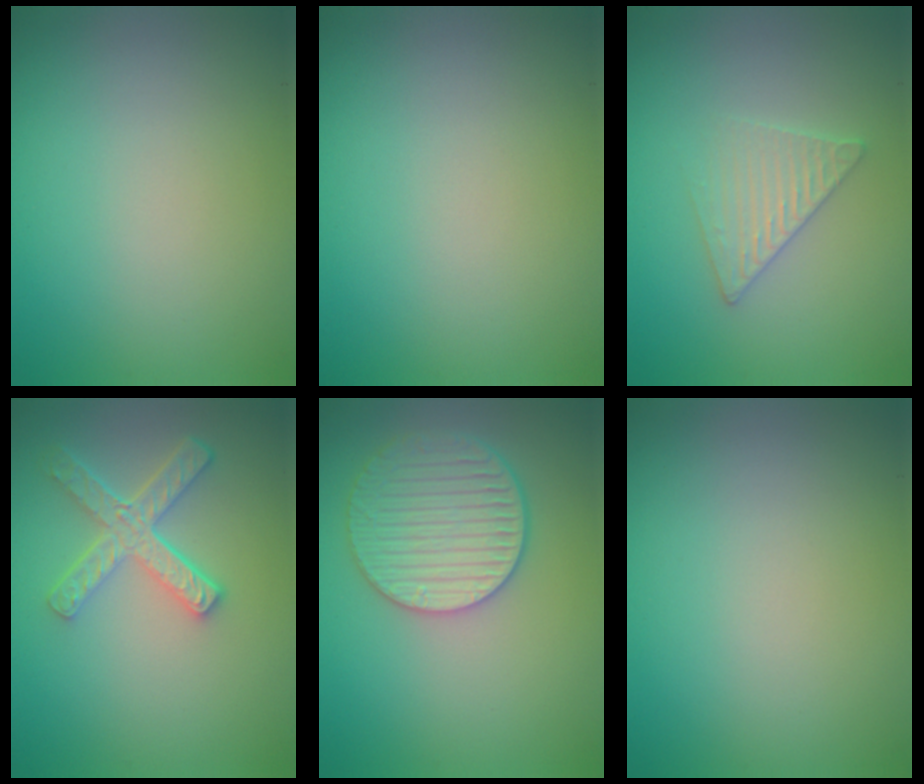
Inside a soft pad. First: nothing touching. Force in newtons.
{"total": 0.0}
{"total": 2.6, "press": 2.6, "slide": 0.3}
{"total": 4.5, "press": 3.4, "slide": 3.0}
{"total": 4.9, "press": 4.4, "slide": 2.1}
{"total": 0.0}